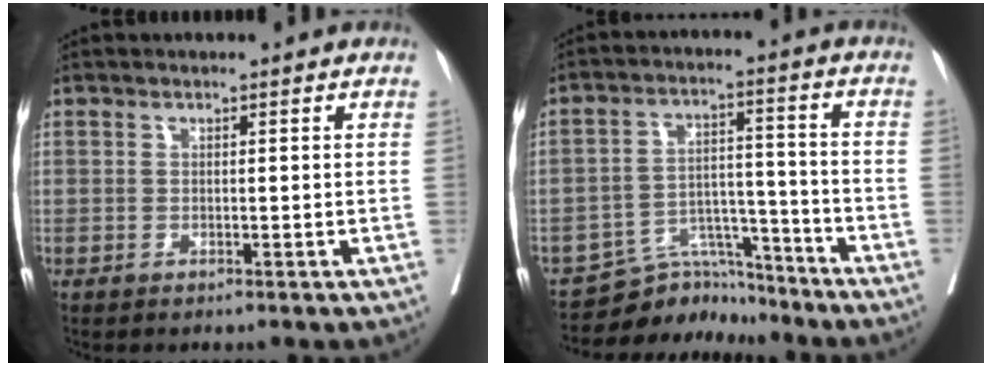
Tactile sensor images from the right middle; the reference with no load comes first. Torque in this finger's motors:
{"motor_torque": [0.28, -0.54, -0.03, -0.03]}